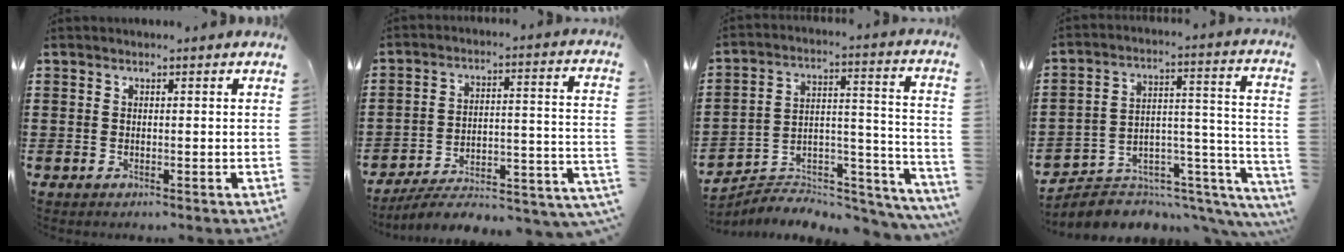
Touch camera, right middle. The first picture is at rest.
{"total": 4.6, "force": [-4.1, 0.8, 2.0], "torque": [-0.032, -0.016, -0.082]}
{"total": 4.4, "force": [-4.2, 1.0, 0.0], "torque": [0.001, -0.005, -0.088]}
{"total": 4.2, "force": [-3.6, 2.1, 0.9], "torque": [-0.020, -0.014, -0.065]}